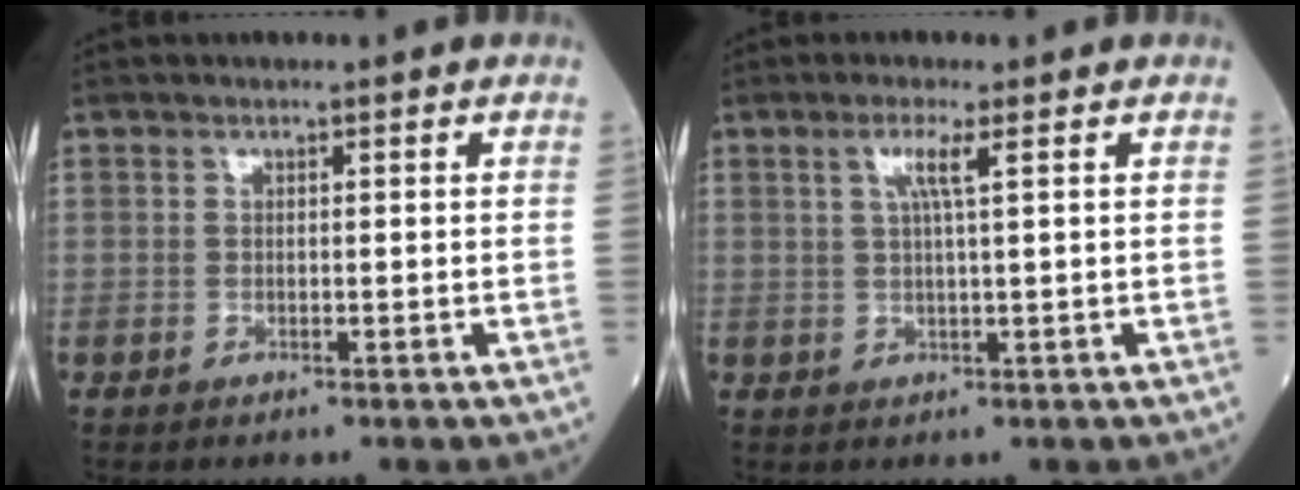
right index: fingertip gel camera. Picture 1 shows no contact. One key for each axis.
{"total": 3.2, "fx": 1.2, "fy": -0.4, "fz": 2.9, "tx": -0.060, "ty": 0.003, "tz": 0.022}